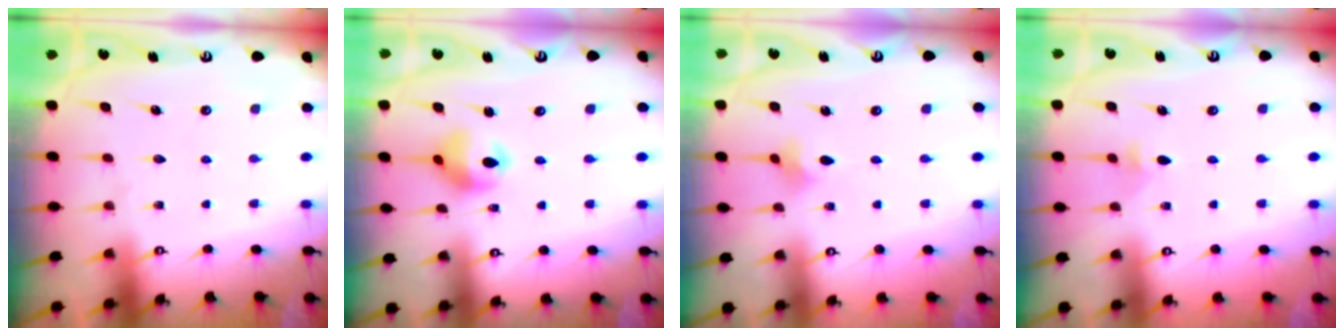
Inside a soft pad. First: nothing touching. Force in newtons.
{"total": 8.7, "press": 8.6, "slide": 1.1}
{"total": 2.8, "press": 2.7, "slide": 0.6}
{"total": 3.3, "press": 3.2, "slide": 0.8}